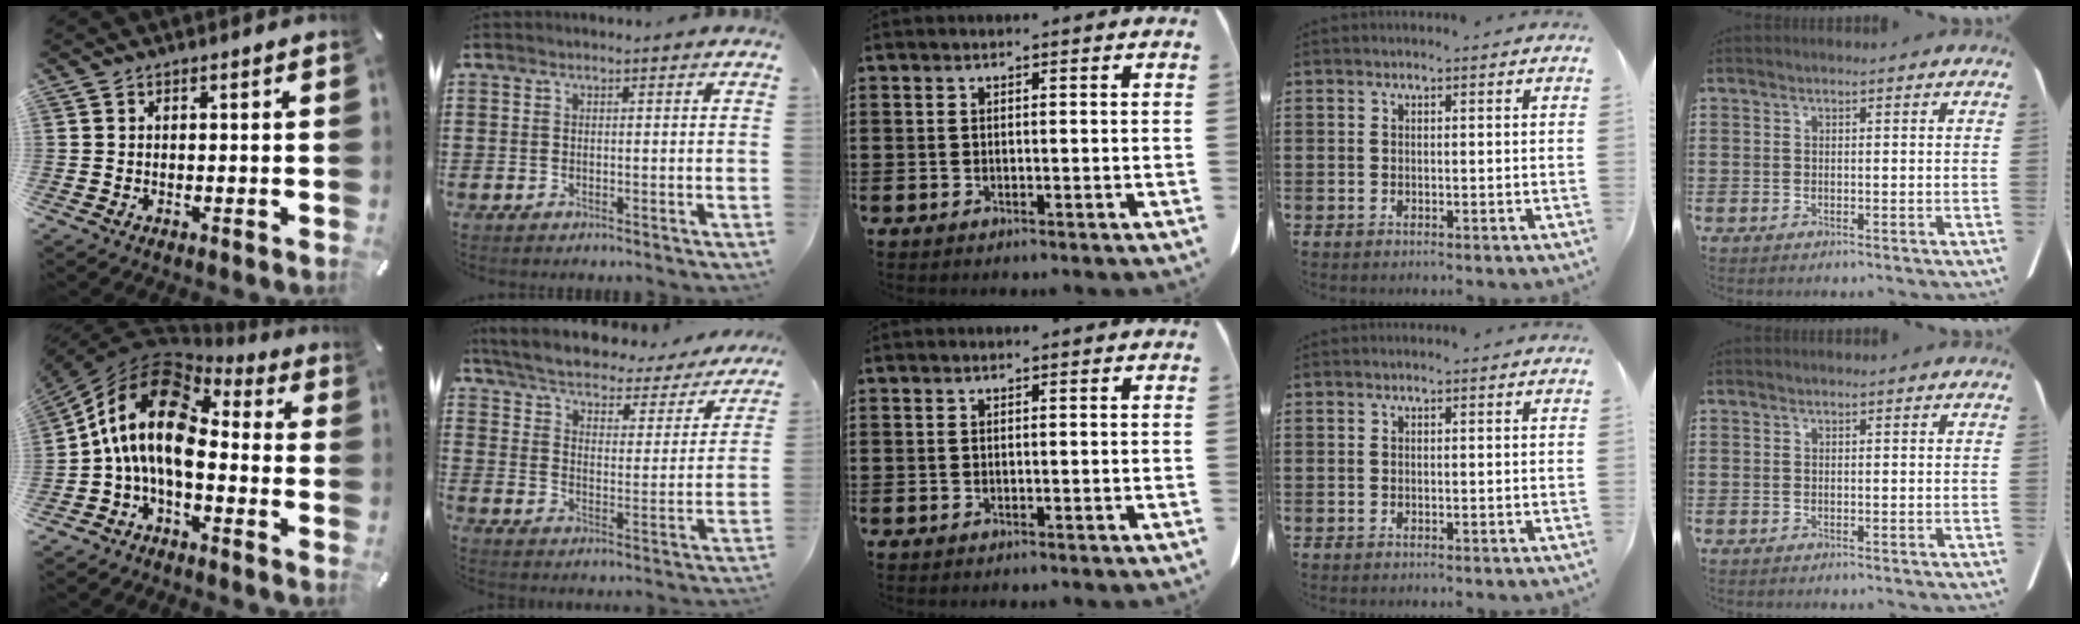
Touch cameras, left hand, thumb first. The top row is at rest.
{"thumb": {"total": 15.7, "force": [-1.2, 9.1, 12.8], "torque": [-0.273, 0.011, -0.026]}, "index": {"total": 3.4, "force": [3.1, 0.5, 1.3], "torque": [-0.045, -0.030, 0.044]}}